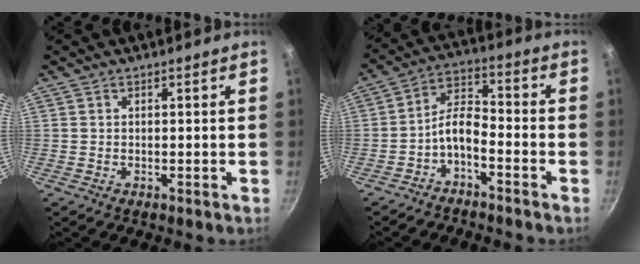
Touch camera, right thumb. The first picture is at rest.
{"total": 6.4, "force": [-3.7, 2.8, 4.4], "torque": [-0.084, 0.051, -0.073]}